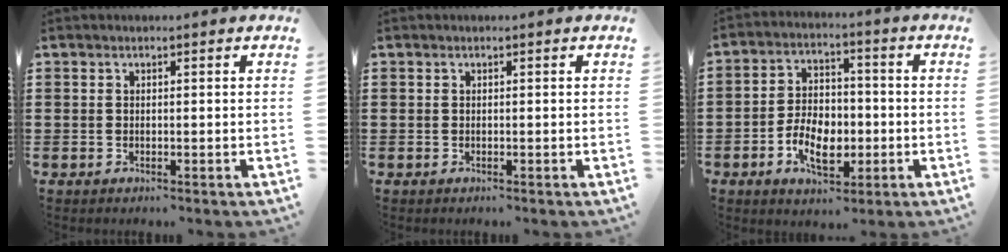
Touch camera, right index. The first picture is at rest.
{"total": 0.0}
{"total": 7.6, "force": [-2.5, 4.8, 5.3], "torque": [-0.106, 0.005, -0.051]}